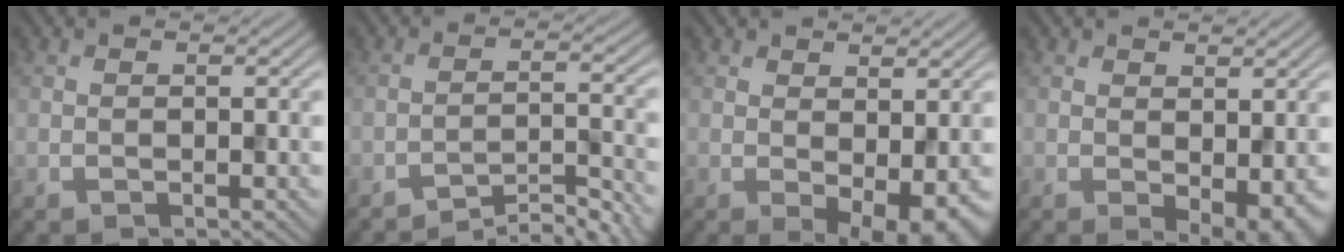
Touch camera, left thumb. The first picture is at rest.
{"total": 5.2, "force": [-4.4, 0.6, 2.6], "torque": [-0.043, 0.010, -0.071]}
{"total": 5.3, "force": [-0.4, 2.5, 4.7], "torque": [-0.069, -0.010, 0.006]}
{"total": 4.1, "force": [-0.4, 1.9, 3.5], "torque": [-0.048, -0.009, 0.001]}